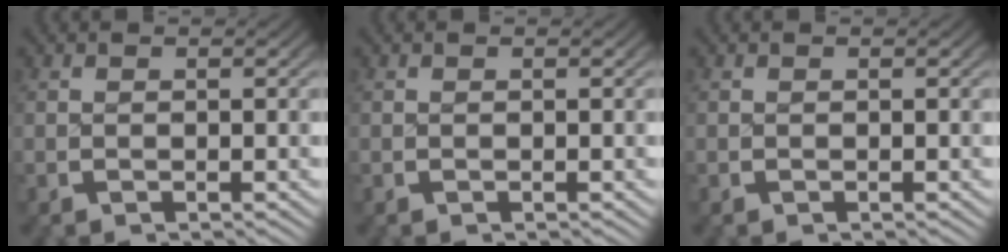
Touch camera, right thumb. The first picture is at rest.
{"total": 0.0}
{"total": 0.0}